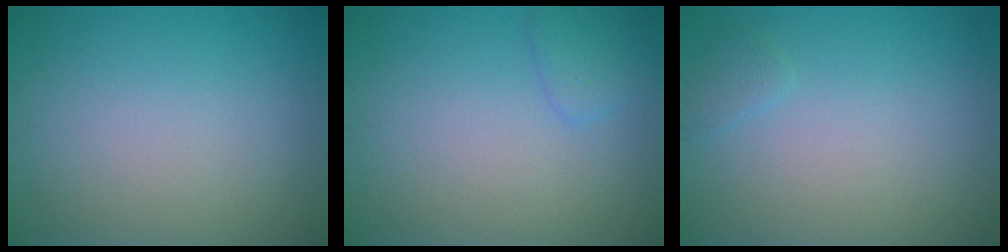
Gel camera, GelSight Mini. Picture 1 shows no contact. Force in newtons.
{"total": 1.5, "press": 1.5, "slide": 0.0}
{"total": 0.8, "press": 0.8, "slide": 0.1}